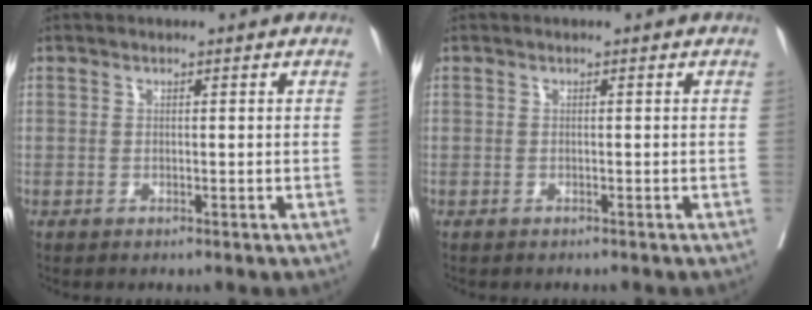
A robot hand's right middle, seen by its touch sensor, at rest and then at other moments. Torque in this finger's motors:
{"motor_torque": [0.66, -0.88, -0.04, -0.01]}